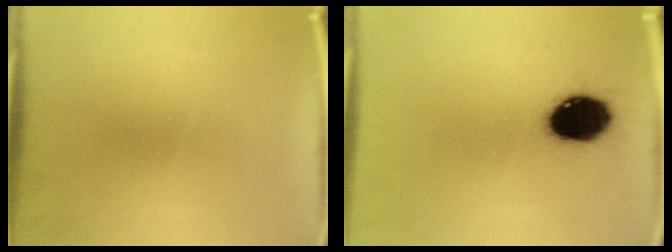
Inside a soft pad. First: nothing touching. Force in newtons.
{"total": 13.1}